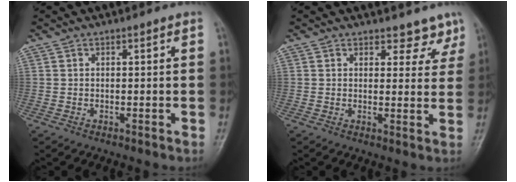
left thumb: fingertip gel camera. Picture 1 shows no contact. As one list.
[{"total": 4.5, "force": [3.7, 2.3, 0.8], "torque": [0.023, -0.026, 0.038]}]